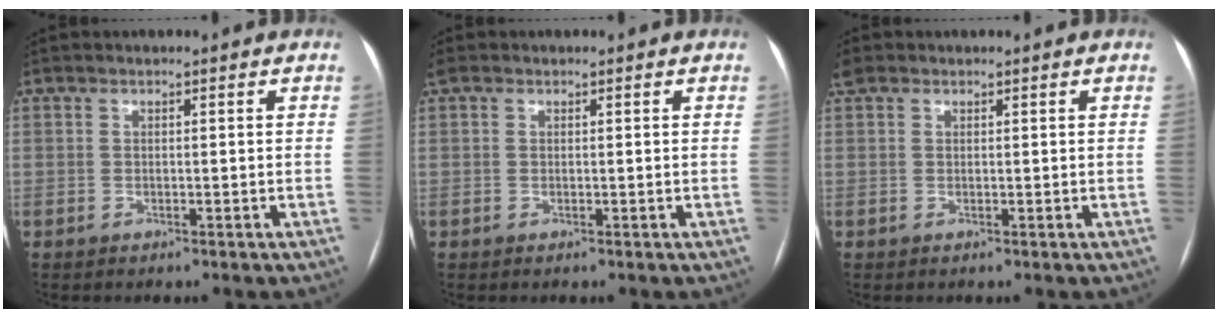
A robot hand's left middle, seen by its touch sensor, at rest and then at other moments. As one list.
[{"total": 0.7, "force": [0.6, 0.3, 0.3], "torque": [-0.017, 0.021, 0.015]}, {"total": 1.5, "force": [1.1, 0.8, 0.5], "torque": [-0.017, 0.020, 0.024]}]